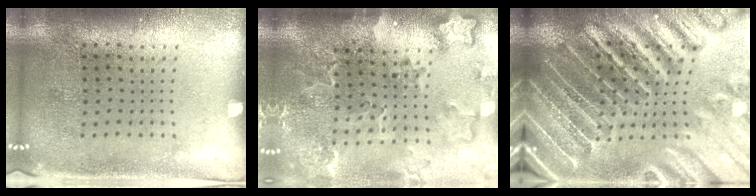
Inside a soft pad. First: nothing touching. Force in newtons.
{"total": 2.9, "press": 2.3, "slide": 1.8}
{"total": 4.2, "press": 4.0, "slide": 1.3}